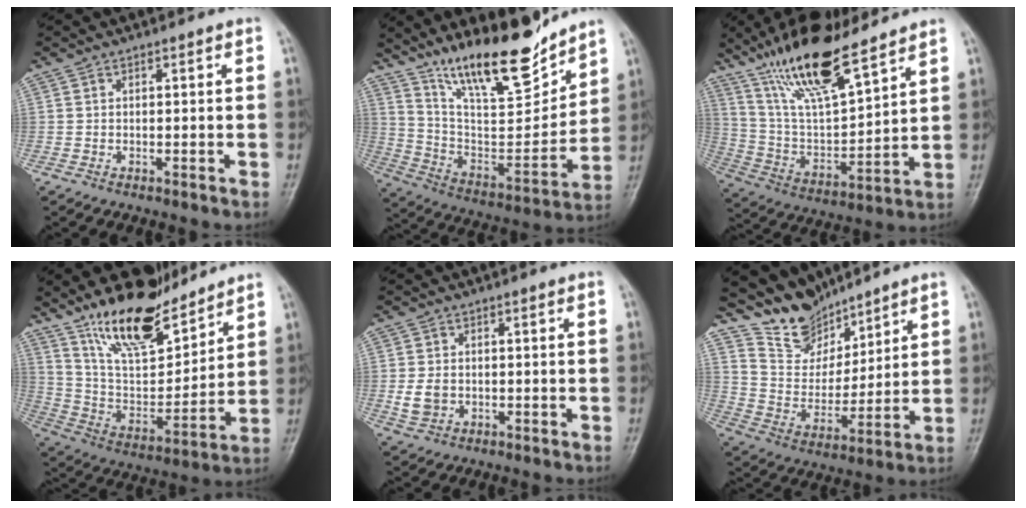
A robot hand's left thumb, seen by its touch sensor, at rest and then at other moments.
{"total": 19.5, "force": [15.2, 5.0, 11.1], "torque": [-0.141, -0.094, 0.272]}
{"total": 18.7, "force": [13.4, 4.9, 12.0], "torque": [-0.196, -0.058, 0.257]}
{"total": 17.8, "force": [13.8, 6.2, 9.5], "torque": [-0.121, -0.083, 0.255]}
{"total": 3.8, "force": [-0.3, 3.0, 2.2], "torque": [-0.038, -0.003, 0.000]}
{"total": 11.5, "force": [10.0, 5.2, 1.9], "torque": [-0.008, -0.071, 0.201]}